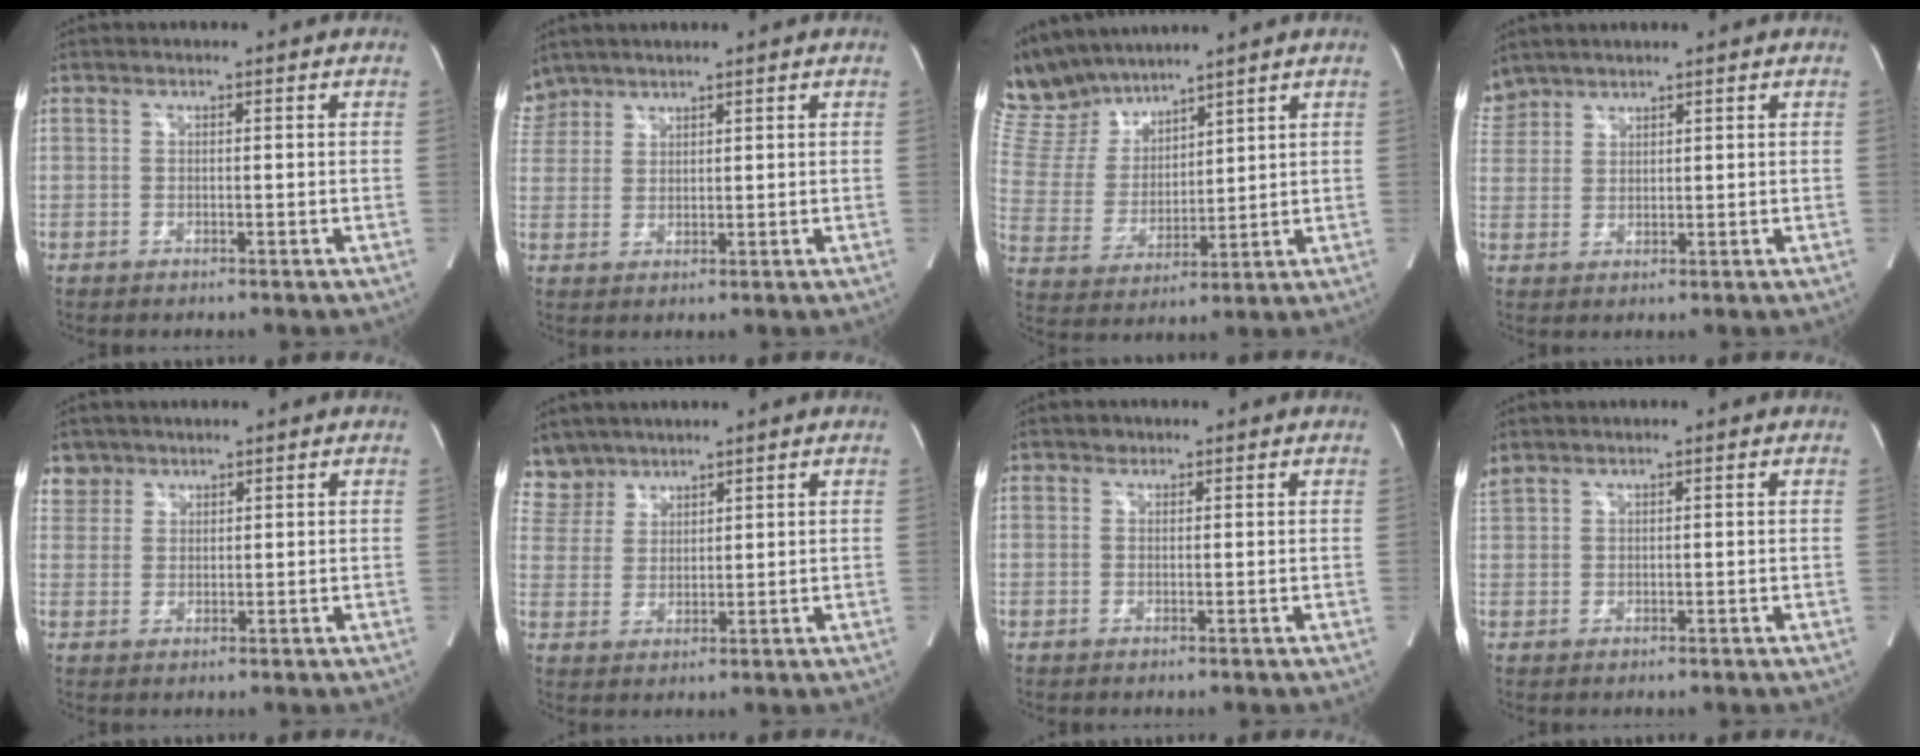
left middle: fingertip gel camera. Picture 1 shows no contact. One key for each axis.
{"total": 4.3, "fx": 3.8, "fy": 2.1, "fz": -0.2, "tx": 0.004, "ty": 0.015, "tz": 0.081}
{"total": 11.4, "fx": 10.5, "fy": 3.3, "fz": 2.8, "tx": -0.079, "ty": 0.018, "tz": 0.221}
{"total": 4.1, "fx": 3.8, "fy": 1.6, "fz": -0.1, "tx": -0.006, "ty": 0.017, "tz": 0.083}
{"total": 3.1, "fx": 2.3, "fy": 2.0, "fz": -0.4, "tx": 0.015, "ty": 0.005, "tz": 0.043}
{"total": 5.2, "fx": 4.7, "fy": 2.3, "fz": -0.5, "tx": 0.009, "ty": 0.006, "tz": 0.103}
{"total": 0.8, "fx": 0.6, "fy": 0.5, "fz": 0.1, "tx": -0.001, "ty": -0.002, "tz": 0.007}
{"total": 1.8, "fx": 1.7, "fy": 0.2, "fz": 0.7, "tx": -0.032, "ty": 0.023, "tz": 0.043}